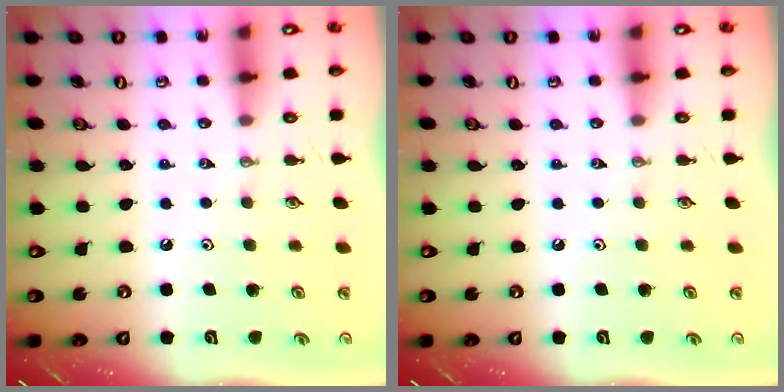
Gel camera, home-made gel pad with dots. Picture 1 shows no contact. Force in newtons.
{"total": 0.0}